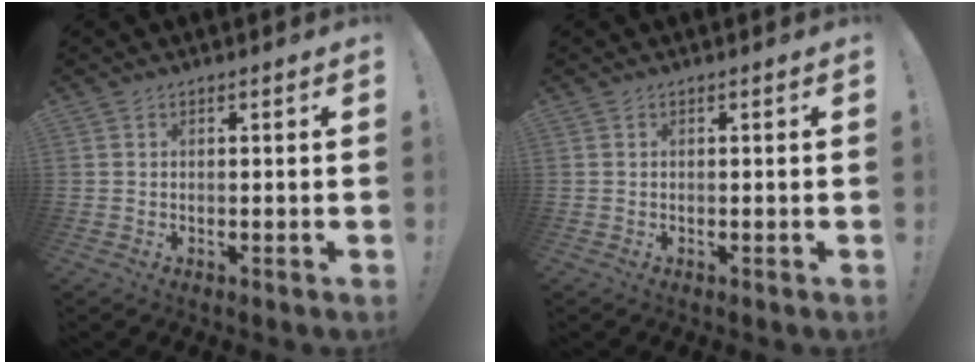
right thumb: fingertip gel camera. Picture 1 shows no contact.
{"total": 0.0}